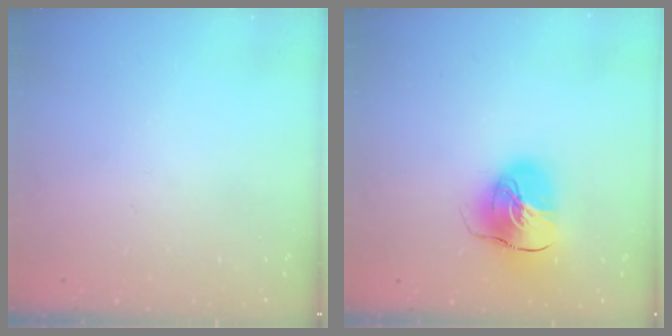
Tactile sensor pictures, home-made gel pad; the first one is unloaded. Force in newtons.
{"total": 13.3, "press": 13.2, "slide": 2.2}